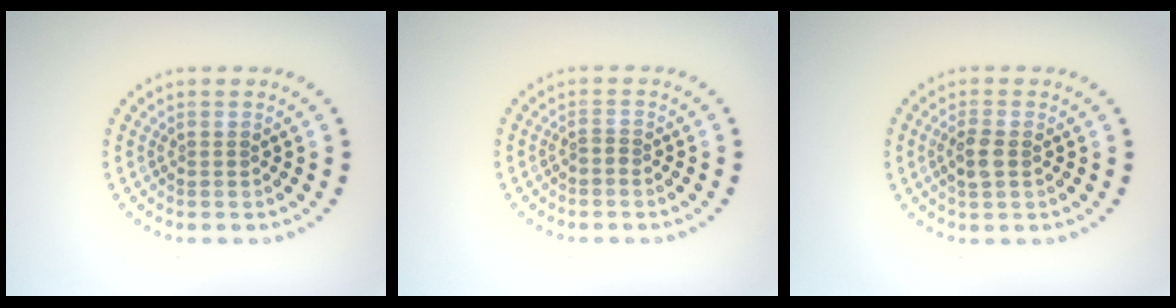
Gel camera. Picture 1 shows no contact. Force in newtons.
{"total": 0.6, "press": 0.3, "slide": 0.5}
{"total": 2.1, "press": 2.0, "slide": 0.5}